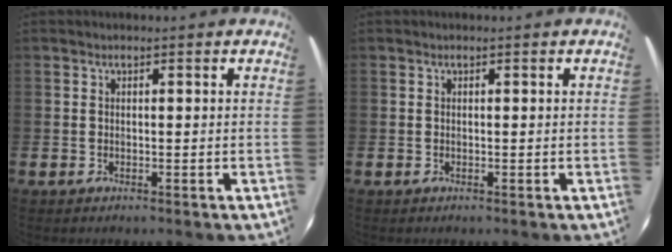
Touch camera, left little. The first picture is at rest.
{"total": 0.0}